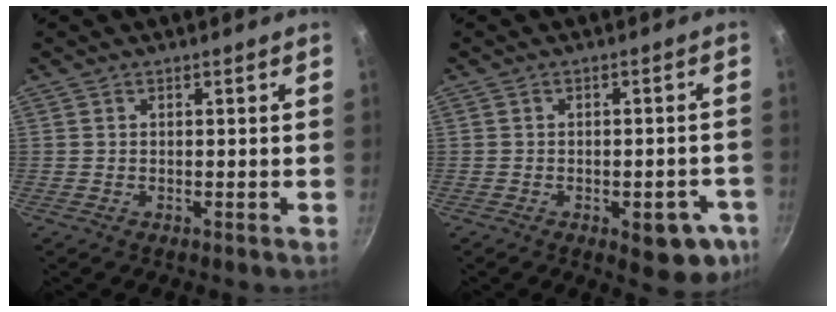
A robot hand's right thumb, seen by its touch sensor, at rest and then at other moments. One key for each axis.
{"total": 9.4, "fx": -3.7, "fy": 4.5, "fz": 7.4, "tx": -0.050, "ty": 0.018, "tz": -0.040}